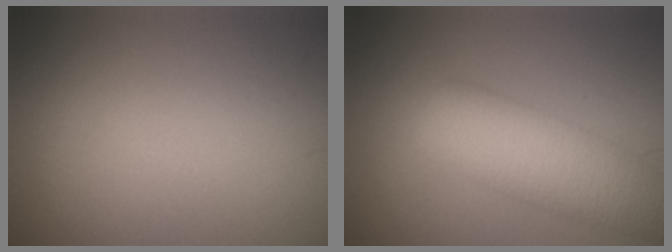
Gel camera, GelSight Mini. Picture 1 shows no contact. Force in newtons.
{"total": 6.8, "press": 6.8, "slide": 0.5}